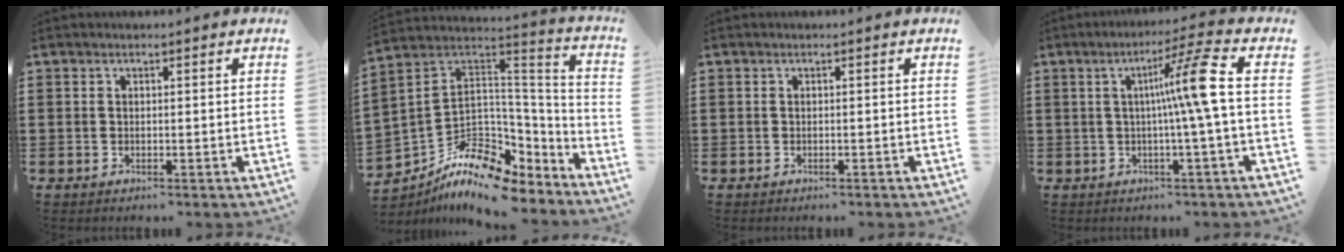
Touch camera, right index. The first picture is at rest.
{"total": 9.9, "force": [-7.1, 5.2, 4.6], "torque": [-0.108, 0.002, -0.133]}
{"total": 0.0}
{"total": 8.8, "force": [0.5, -1.1, 8.7], "torque": [-0.148, -0.008, -0.007]}